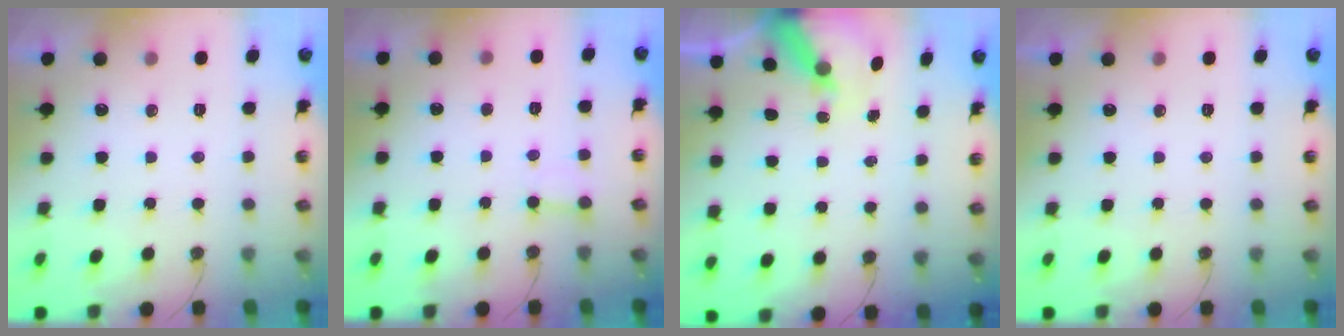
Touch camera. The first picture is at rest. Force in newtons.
{"total": 2.4, "press": 2.4, "slide": 0.1}
{"total": 6.9, "press": 6.8, "slide": 0.7}
{"total": 0.0}